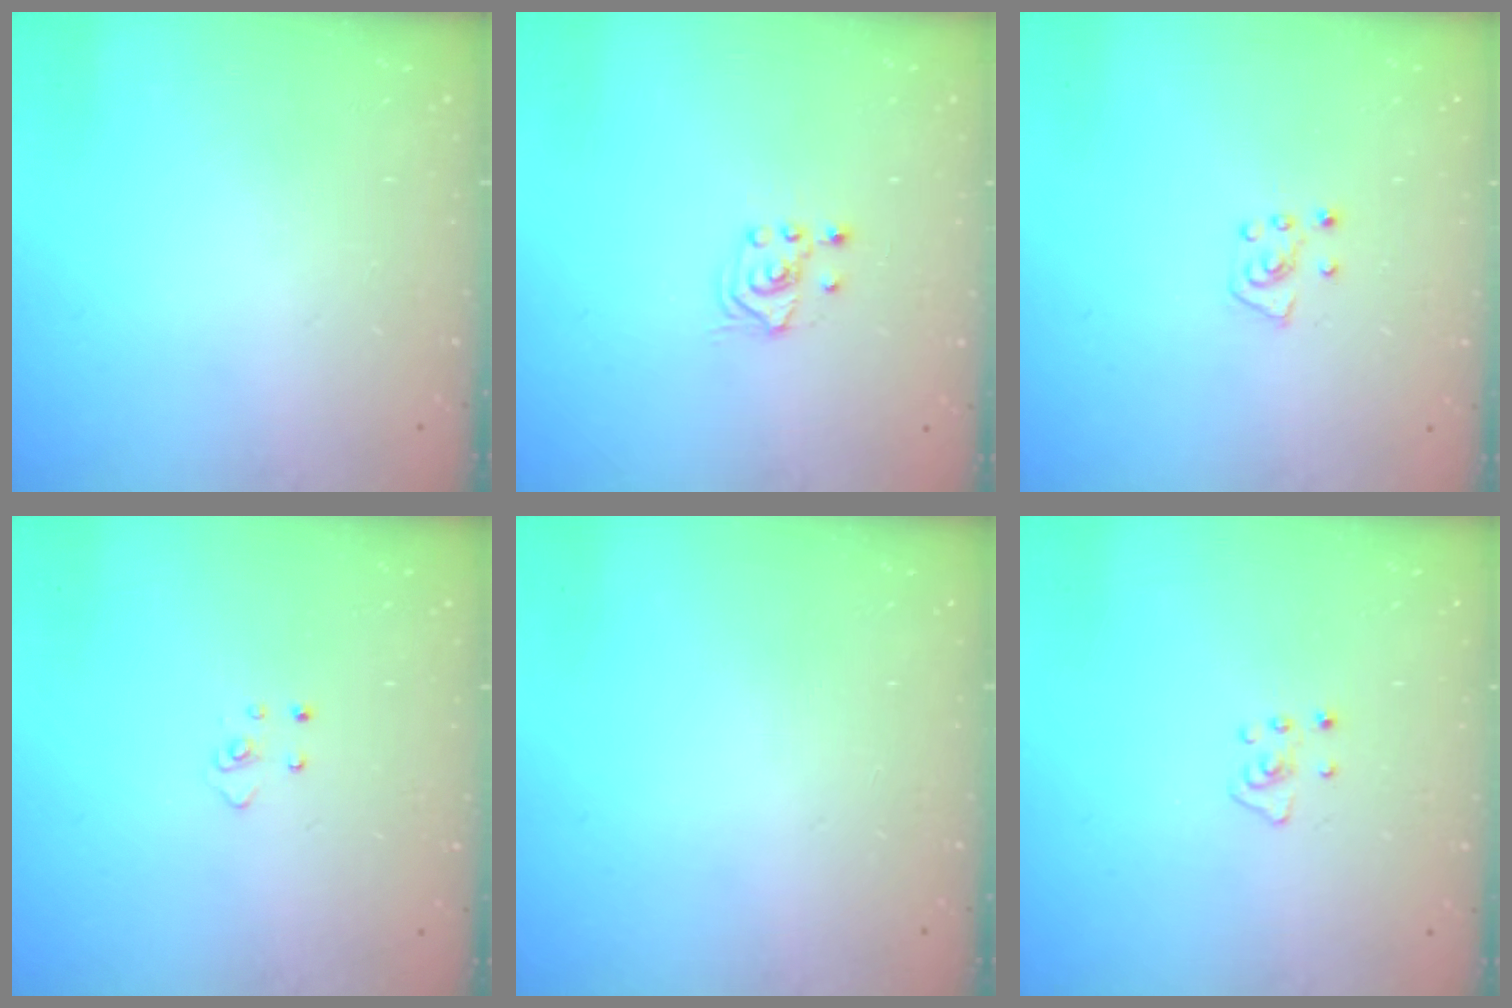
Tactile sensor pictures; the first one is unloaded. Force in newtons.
{"total": 2.1, "press": 2.0, "slide": 0.8}
{"total": 5.0, "press": 5.0, "slide": 0.4}
{"total": 3.2, "press": 3.2, "slide": 0.2}
{"total": 0.0}
{"total": 4.1, "press": 4.0, "slide": 0.5}